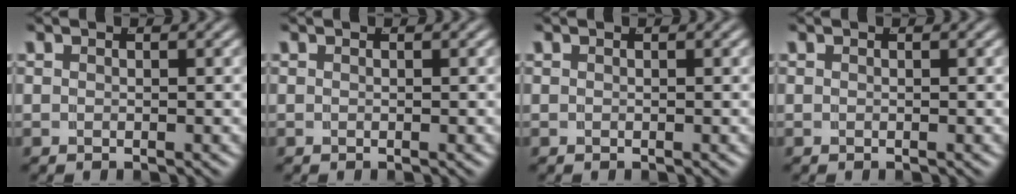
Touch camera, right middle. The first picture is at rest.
{"total": 0.0}
{"total": 0.0}
{"total": 0.0}